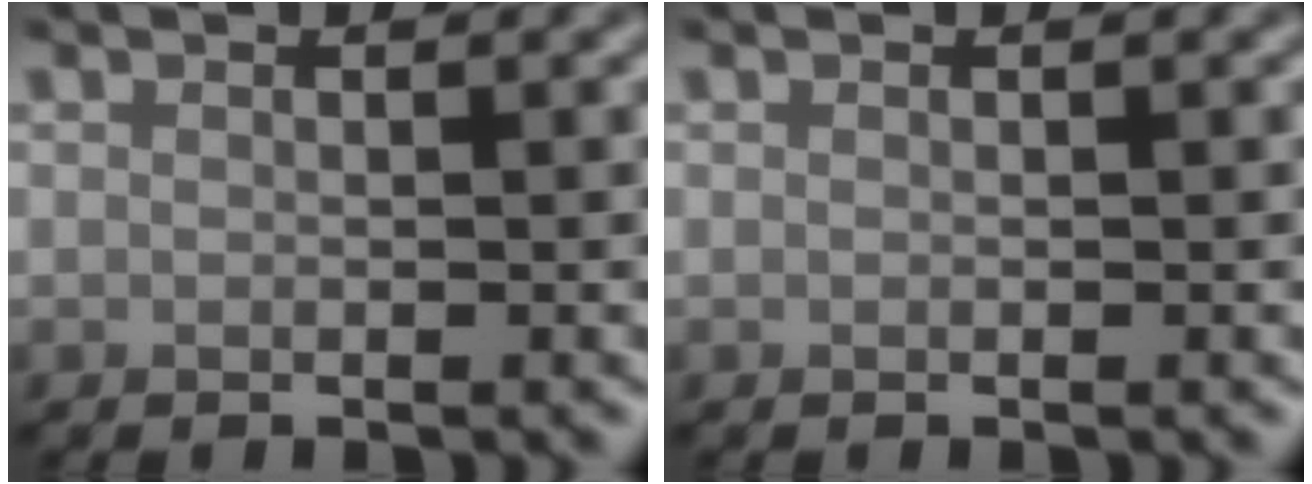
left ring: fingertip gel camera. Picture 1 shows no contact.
{"total": 0.0}